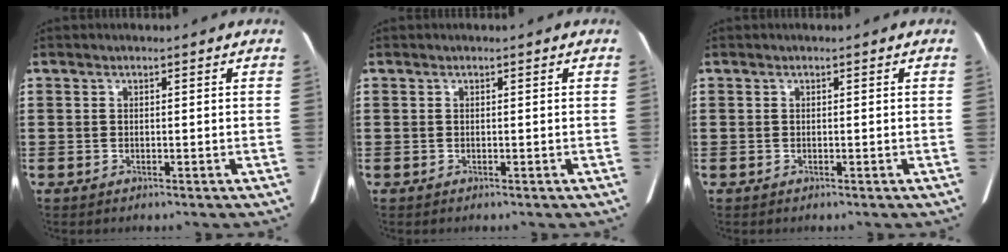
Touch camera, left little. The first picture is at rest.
{"total": 0.0}
{"total": 0.0}